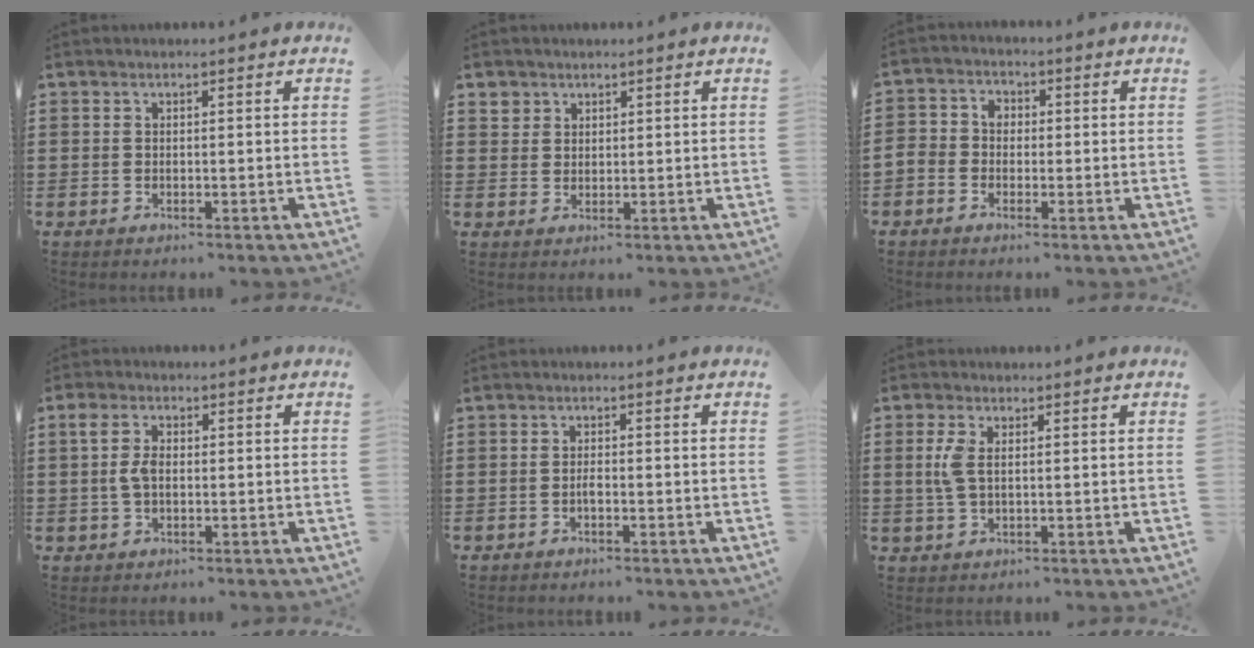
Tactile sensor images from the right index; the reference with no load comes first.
{"total": 2.5, "force": [1.7, 1.9, 0.1], "torque": [-0.011, 0.010, 0.032]}
{"total": 2.7, "force": [-1.7, 2.0, 0.6], "torque": [-0.030, 0.007, -0.042]}
{"total": 4.2, "force": [0.2, 2.4, 3.4], "torque": [-0.084, 0.006, -0.004]}
{"total": 1.2, "force": [-0.5, 0.3, 1.1], "torque": [-0.022, -0.002, -0.009]}
{"total": 3.5, "force": [0.6, 1.6, 3.1], "torque": [-0.079, 0.002, 0.004]}